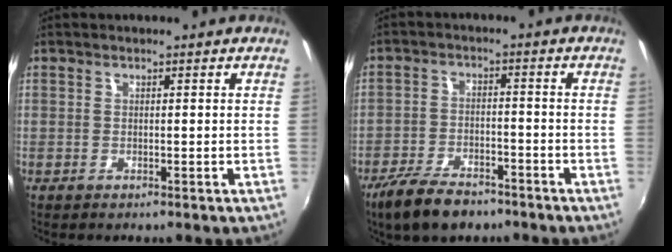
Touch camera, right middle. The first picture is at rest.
{"total": 10.1, "force": [-7.6, 4.2, 5.3], "torque": [-0.130, -0.011, -0.133]}